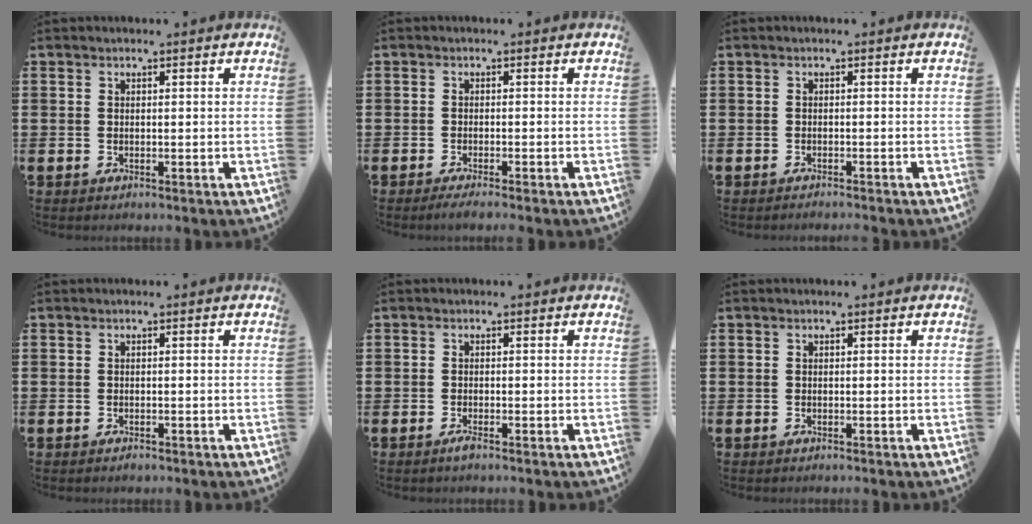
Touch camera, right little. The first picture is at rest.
{"total": 1.1, "force": [-0.8, 0.0, 0.8], "torque": [-0.011, -0.001, -0.014]}
{"total": 0.6, "force": [-0.6, -0.1, 0.1], "torque": [-0.001, -0.002, -0.012]}
{"total": 0.0}
{"total": 1.0, "force": [-0.5, 0.2, 0.9], "torque": [-0.016, -0.002, -0.009]}
{"total": 0.0}